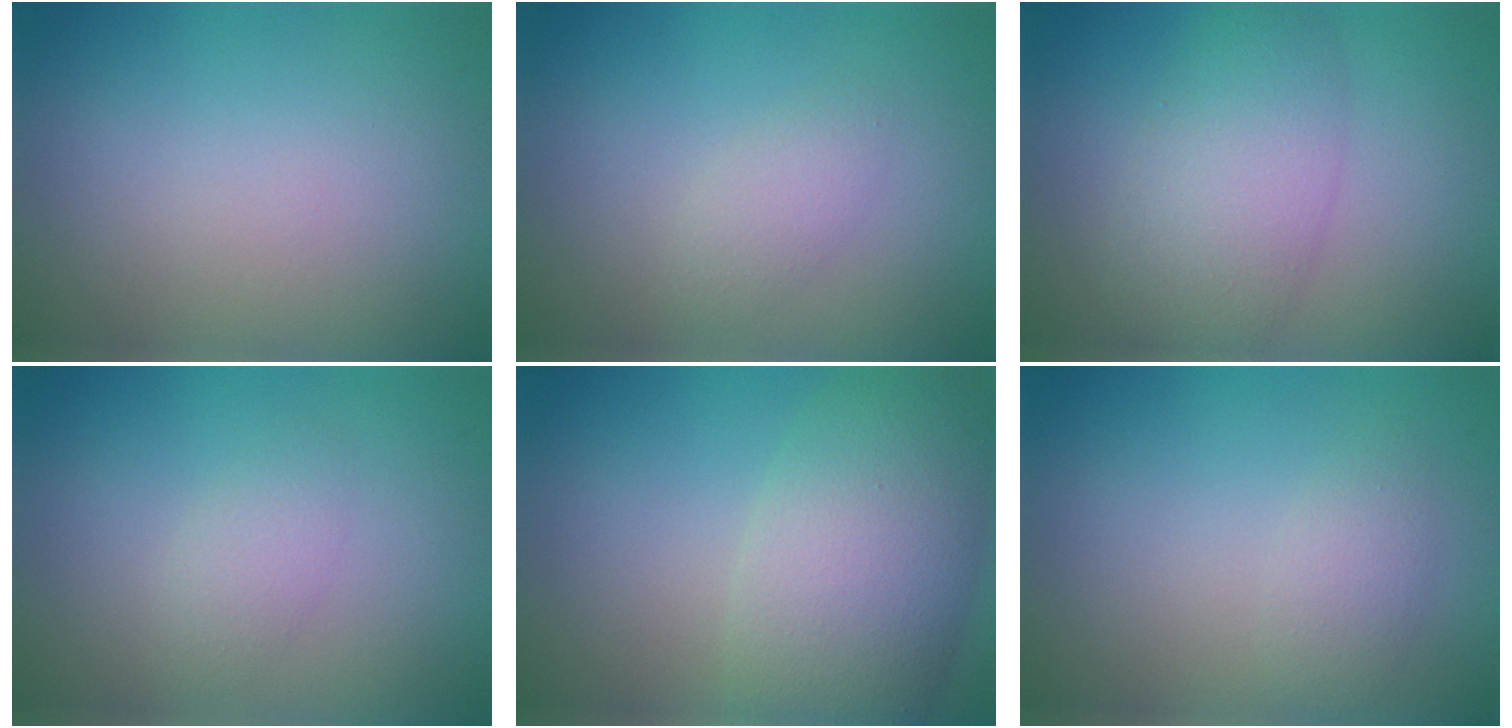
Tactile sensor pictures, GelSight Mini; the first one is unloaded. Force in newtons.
{"total": 1.7, "press": 1.6, "slide": 0.0}
{"total": 5.6, "press": 5.5, "slide": 0.4}
{"total": 1.7, "press": 1.7, "slide": 0.1}
{"total": 8.2, "press": 8.2, "slide": 0.2}
{"total": 1.9, "press": 1.9, "slide": 0.1}